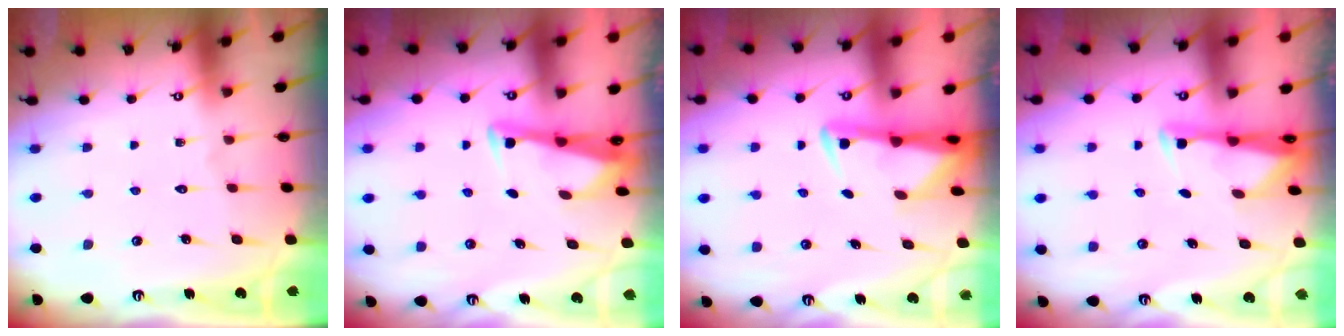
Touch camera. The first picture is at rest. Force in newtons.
{"total": 2.9, "press": 2.9, "slide": 0.4}
{"total": 2.7, "press": 2.6, "slide": 0.5}
{"total": 2.9, "press": 2.9, "slide": 0.4}